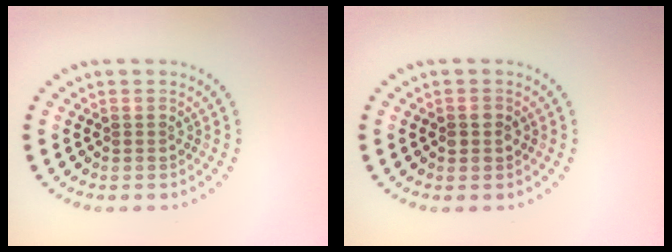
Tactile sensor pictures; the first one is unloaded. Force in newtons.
{"total": 1.6, "press": 1.6, "slide": 0.1}